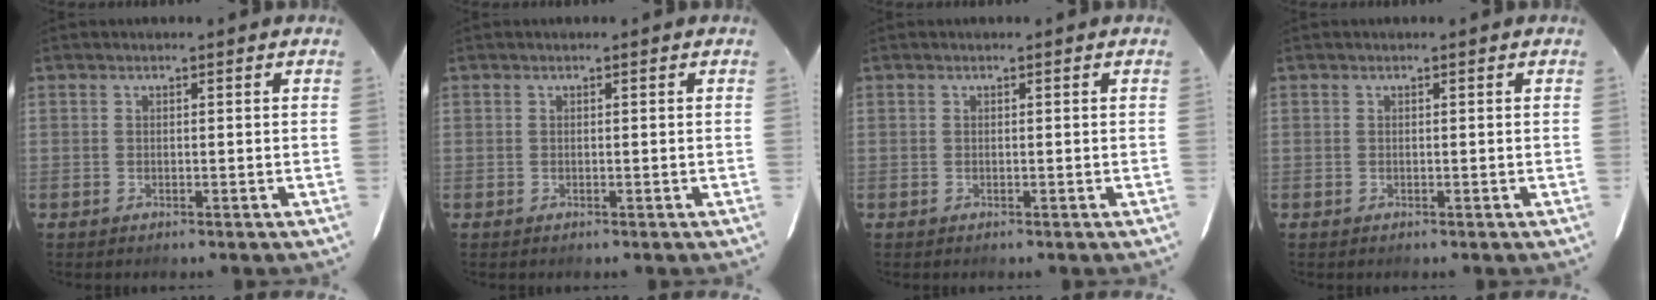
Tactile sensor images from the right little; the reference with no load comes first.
{"total": 0.0}
{"total": 0.0}
{"total": 0.0}